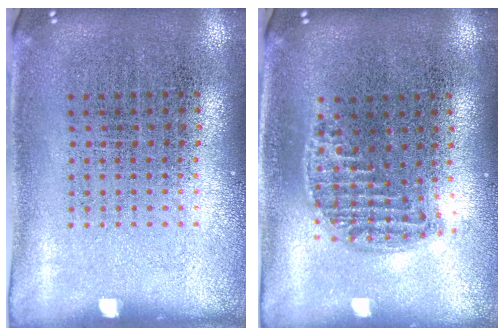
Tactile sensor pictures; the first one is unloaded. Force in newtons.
{"total": 1.2, "press": 1.1, "slide": 0.5}